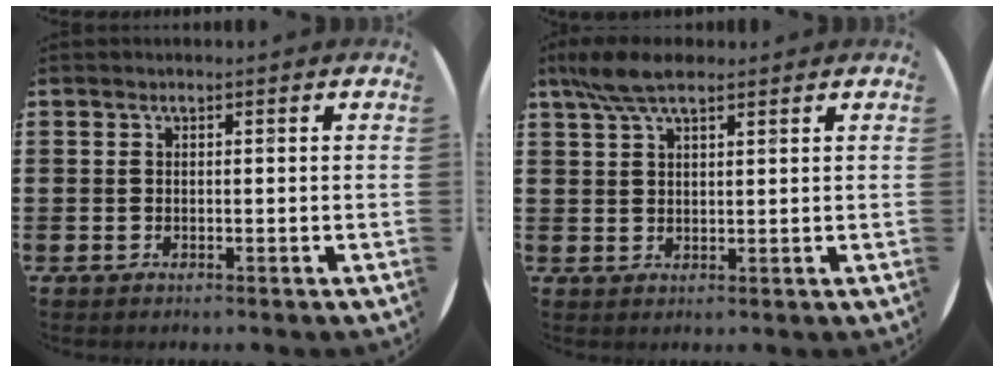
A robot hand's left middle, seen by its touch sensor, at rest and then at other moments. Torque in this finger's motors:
{"motor_torque": [1.13, -0.88, 0.14, 0.17]}